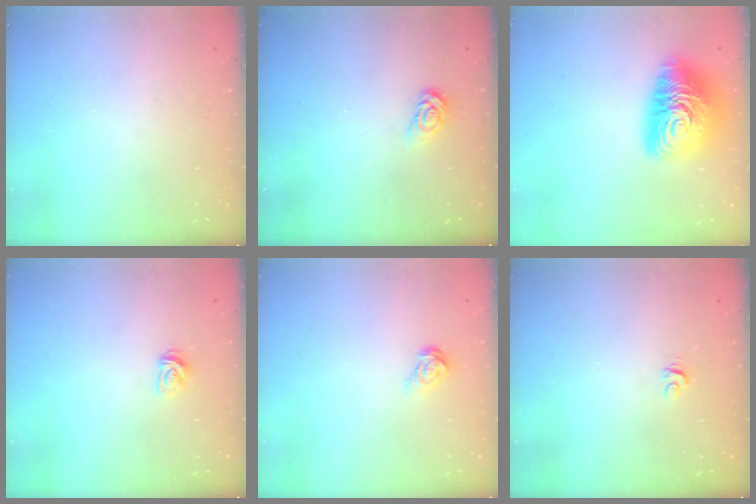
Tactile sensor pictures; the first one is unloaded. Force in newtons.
{"total": 3.1, "press": 3.1, "slide": 0.3}
{"total": 16.5, "press": 16.4, "slide": 1.4}
{"total": 3.8, "press": 3.8, "slide": 0.5}
{"total": 6.4, "press": 6.4, "slide": 0.5}
{"total": 4.2, "press": 4.2, "slide": 0.2}